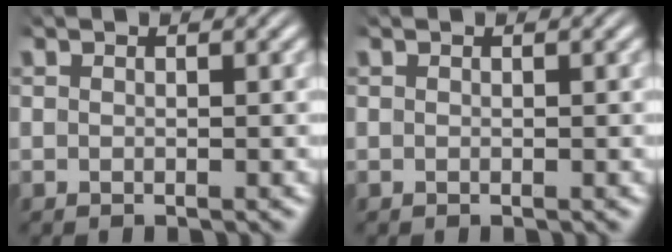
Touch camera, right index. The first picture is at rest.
{"total": 0.0}